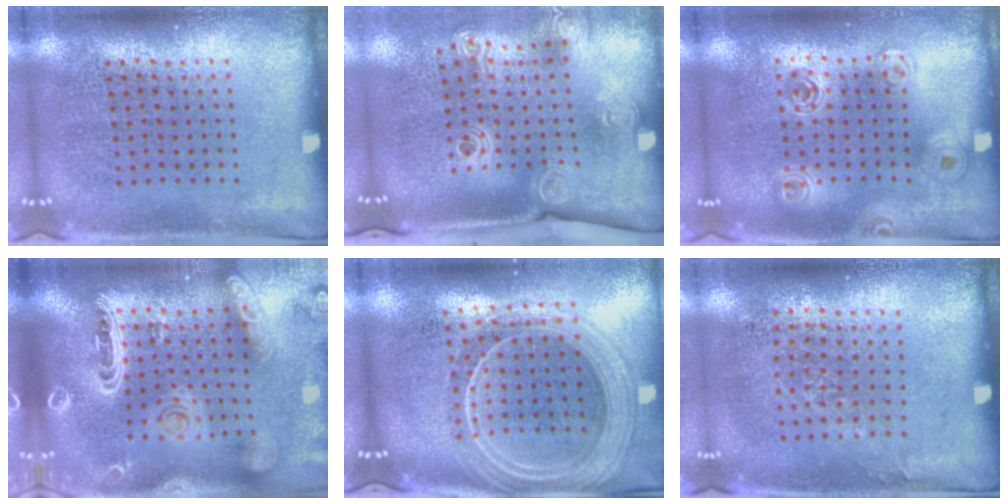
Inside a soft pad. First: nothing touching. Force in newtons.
{"total": 2.0, "press": 1.5, "slide": 1.4}
{"total": 1.4, "press": 1.3, "slide": 0.6}
{"total": 2.8, "press": 2.4, "slide": 1.5}
{"total": 2.5, "press": 2.1, "slide": 1.2}
{"total": 0.9, "press": 0.7, "slide": 0.5}